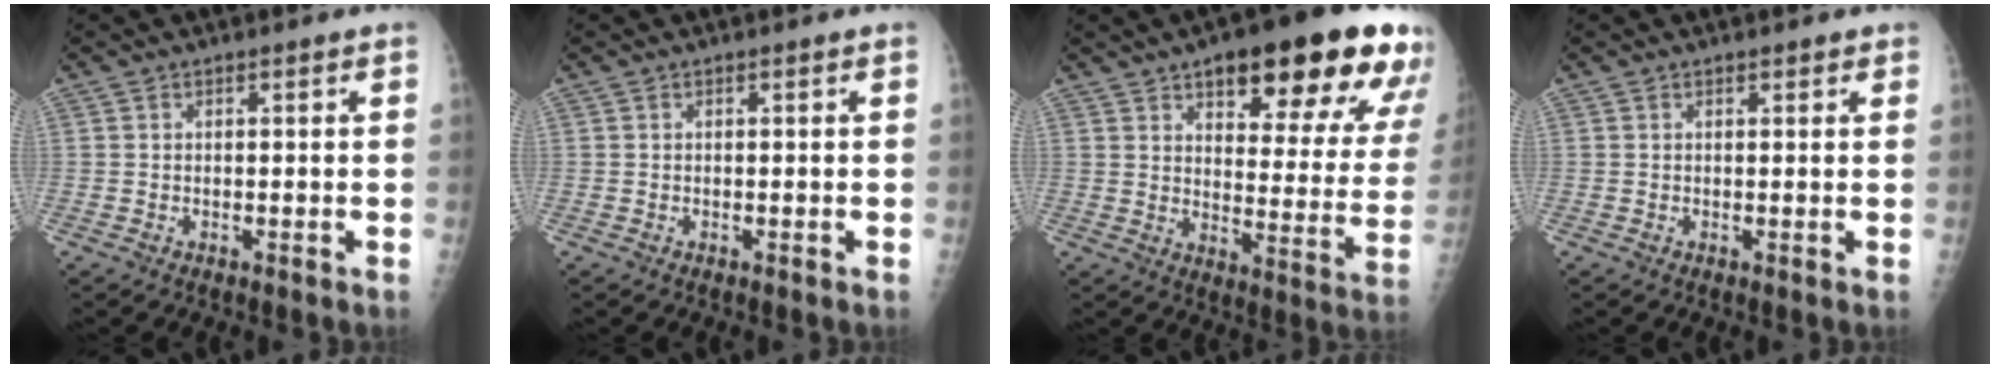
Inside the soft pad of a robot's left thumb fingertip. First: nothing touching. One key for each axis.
{"total": 0.0}
{"total": 25.0, "fx": 14.5, "fy": 8.4, "fz": 18.5, "tx": -0.196, "ty": -0.045, "tz": 0.193}
{"total": 1.2, "fx": 0.9, "fy": 0.6, "fz": 0.6, "tx": 0.000, "ty": -0.004, "tz": 0.009}